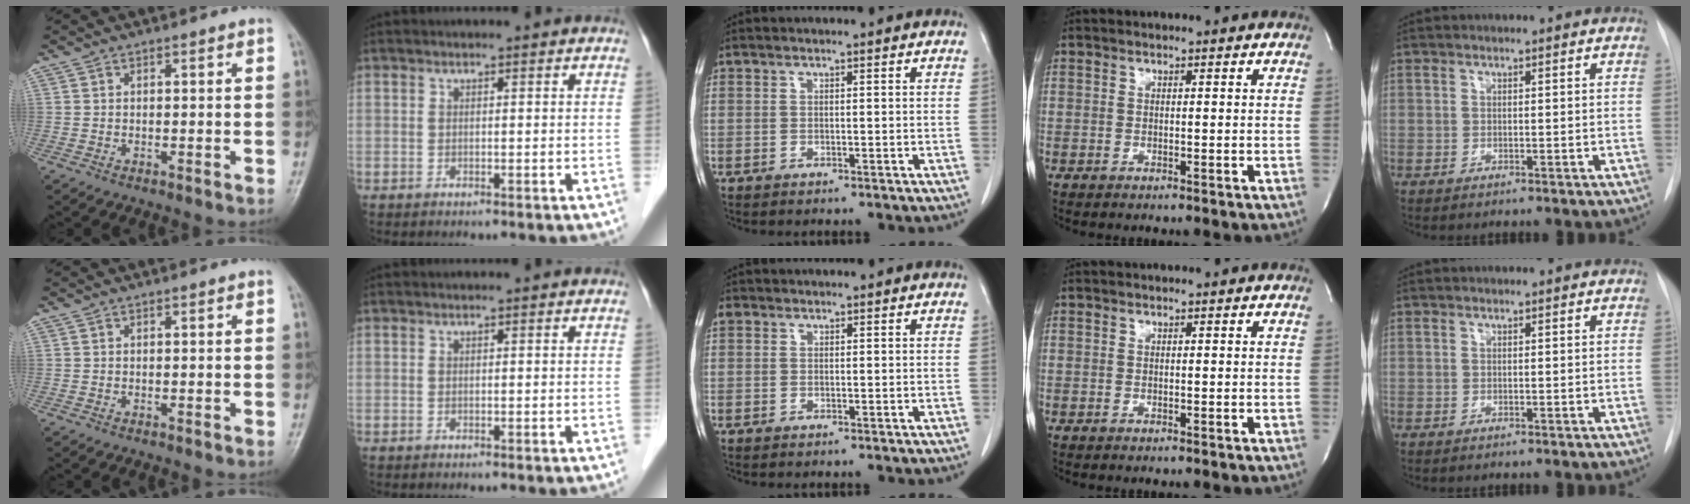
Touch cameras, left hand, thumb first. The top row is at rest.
{"middle": {"total": 1.1, "force": [0.5, 0.9, 0.3], "torque": [-0.004, 0.014, 0.009]}}